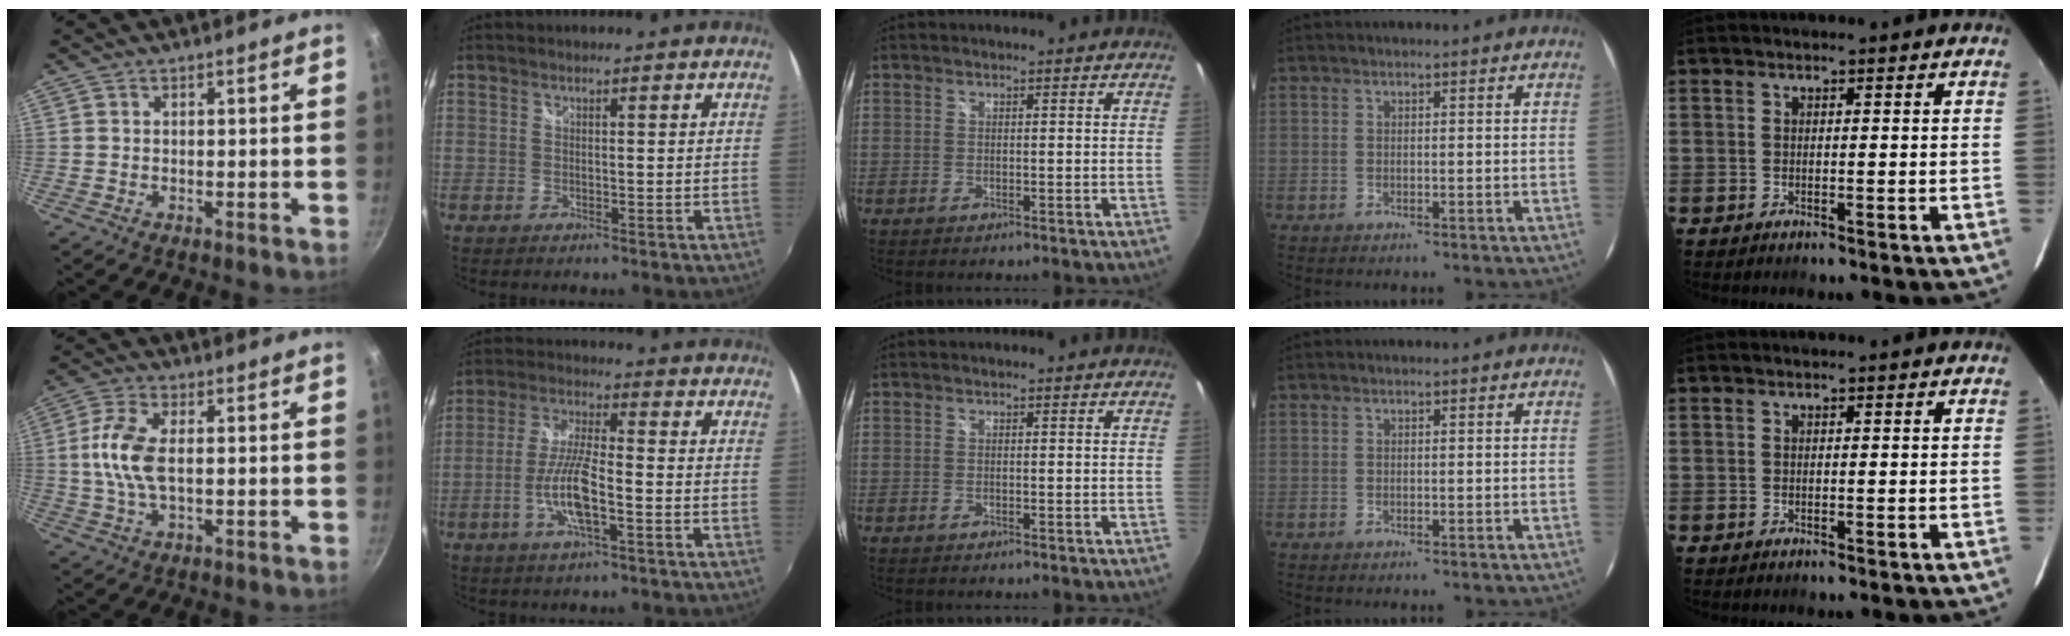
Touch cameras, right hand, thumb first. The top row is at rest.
{"thumb": {"total": 8.6, "force": [0.3, 4.3, 7.5], "torque": [-0.155, 0.012, -0.001]}, "index": {"total": 9.4, "force": [-3.3, 1.6, 8.6], "torque": [-0.177, -0.003, -0.064]}}